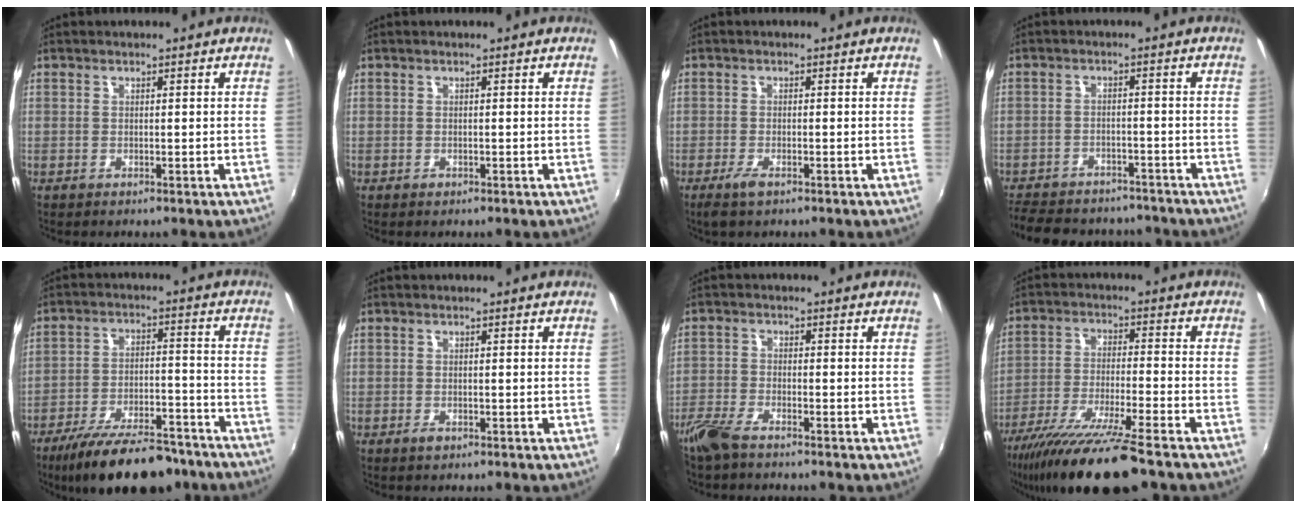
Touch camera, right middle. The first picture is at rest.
{"total": 0.6, "force": [-0.4, 0.4, 0.1], "torque": [0.000, -0.003, -0.006]}
{"total": 2.6, "force": [-1.7, 0.7, 1.8], "torque": [-0.044, -0.008, -0.034]}
{"total": 17.0, "force": [-14.4, 6.7, 6.2], "torque": [-0.150, 0.005, -0.199]}
{"total": 19.6, "force": [-15.7, 6.0, 10.1], "torque": [-0.186, -0.024, -0.231]}
{"total": 1.1, "force": [-0.7, 0.6, 0.6], "torque": [-0.010, -0.003, -0.014]}
{"total": 4.9, "force": [-4.1, 1.2, 2.5], "torque": [-0.069, -0.009, -0.087]}
{"total": 16.6, "force": [-13.2, 0.3, 10.1], "torque": [-0.203, -0.046, -0.228]}